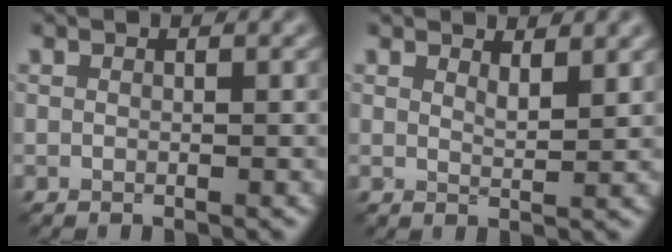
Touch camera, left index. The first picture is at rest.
{"total": 1.7, "force": [1.4, 0.3, 0.9], "torque": [-0.014, -0.001, 0.025]}